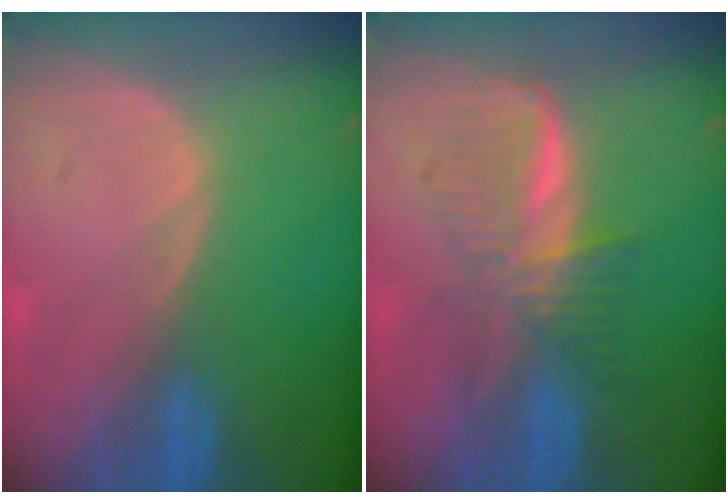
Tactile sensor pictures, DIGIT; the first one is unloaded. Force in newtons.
{"total": 5.9, "press": 5.9, "slide": 0.8}